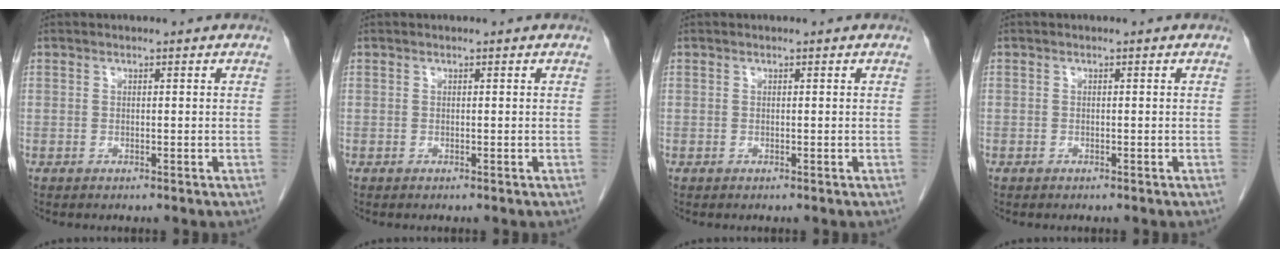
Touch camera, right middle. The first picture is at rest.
{"total": 0.0}
{"total": 0.0}
{"total": 0.0}